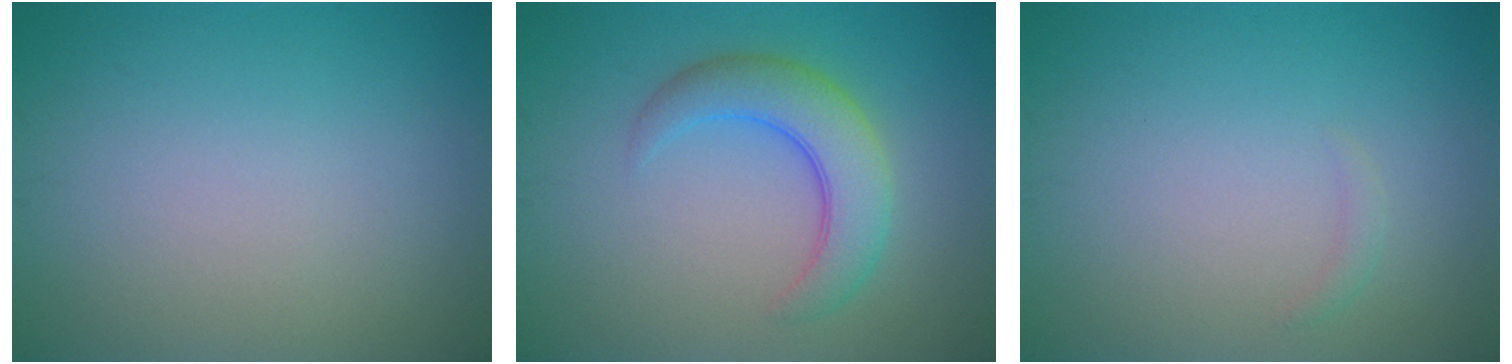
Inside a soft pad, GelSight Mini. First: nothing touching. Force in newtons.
{"total": 4.8, "press": 4.8, "slide": 0.1}
{"total": 0.7, "press": 0.7, "slide": 0.0}